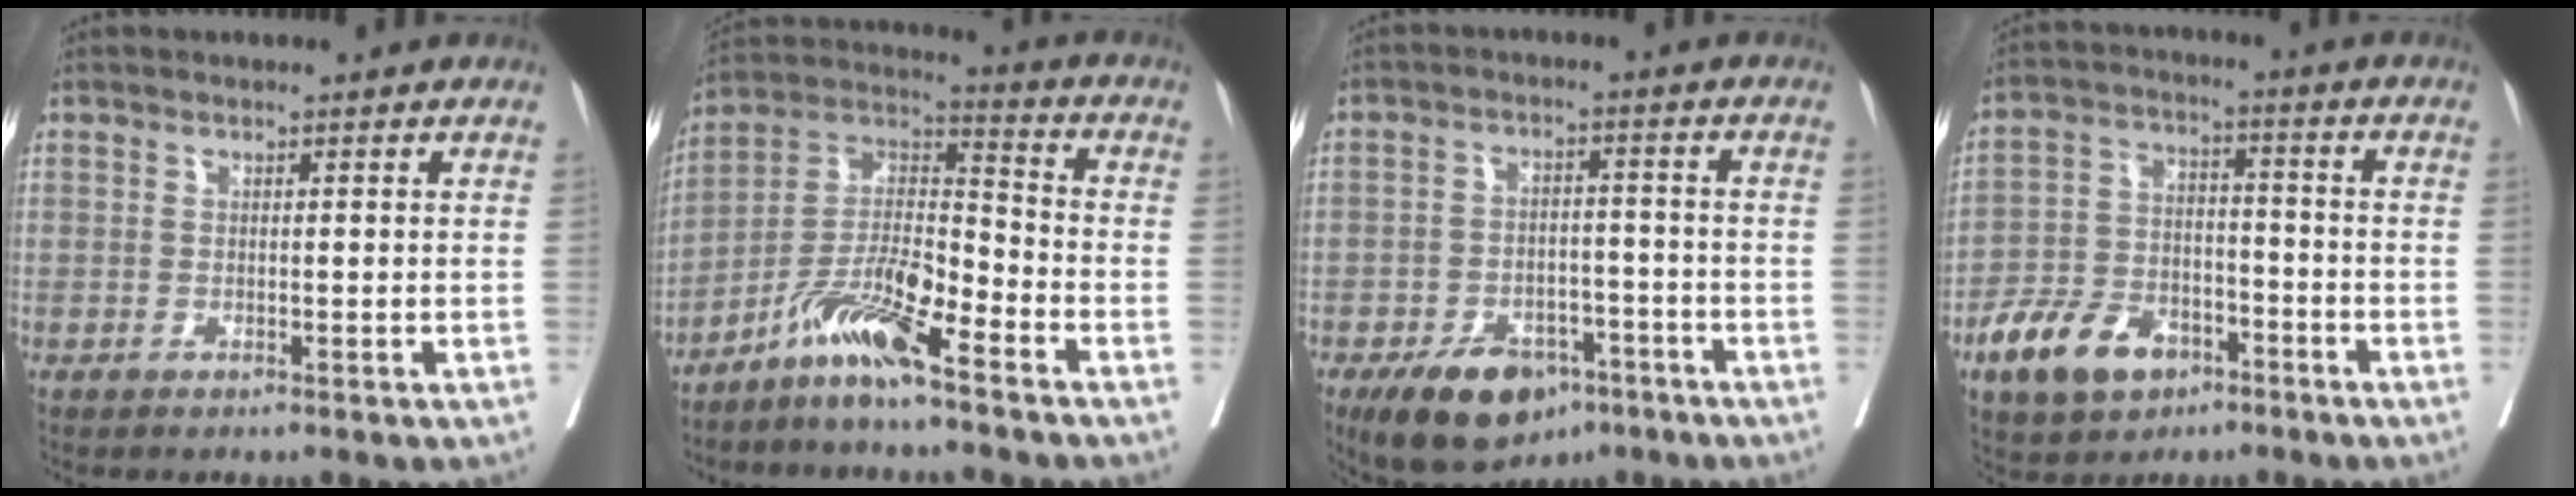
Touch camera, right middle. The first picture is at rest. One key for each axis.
{"total": 10.5, "fx": -7.3, "fy": 1.0, "fz": 7.5, "tx": -0.152, "ty": 0.003, "tz": -0.144}
{"total": 11.3, "fx": -7.3, "fy": 6.0, "fz": 6.2, "tx": -0.094, "ty": -0.002, "tz": -0.114}
{"total": 10.5, "fx": -6.1, "fy": 6.4, "fz": 5.6, "tx": -0.113, "ty": 0.008, "tz": -0.104}